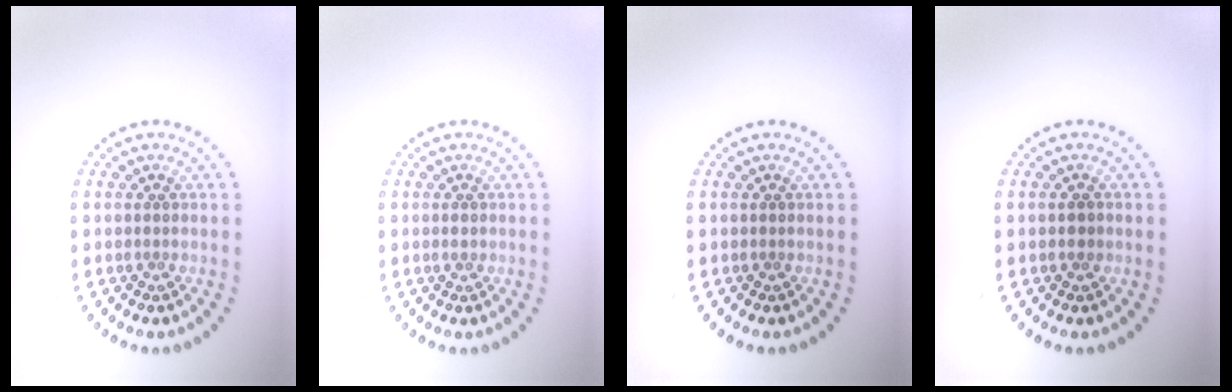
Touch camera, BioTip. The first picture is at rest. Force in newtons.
{"total": 0.7, "press": 0.7, "slide": 0.1}
{"total": 0.0}
{"total": 0.7, "press": 0.7, "slide": 0.1}